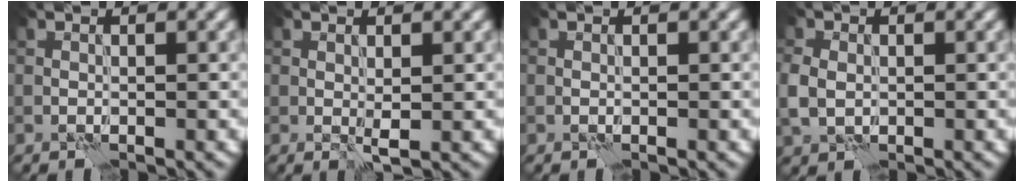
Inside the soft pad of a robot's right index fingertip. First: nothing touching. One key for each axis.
{"total": 1.2, "fx": 0.2, "fy": 0.3, "fz": 1.1, "tx": -0.020, "ty": -0.002, "tz": 0.003}
{"total": 0.0}
{"total": 3.0, "fx": -0.2, "fy": 2.4, "fz": 1.8, "tx": -0.045, "ty": 0.000, "tz": -0.004}